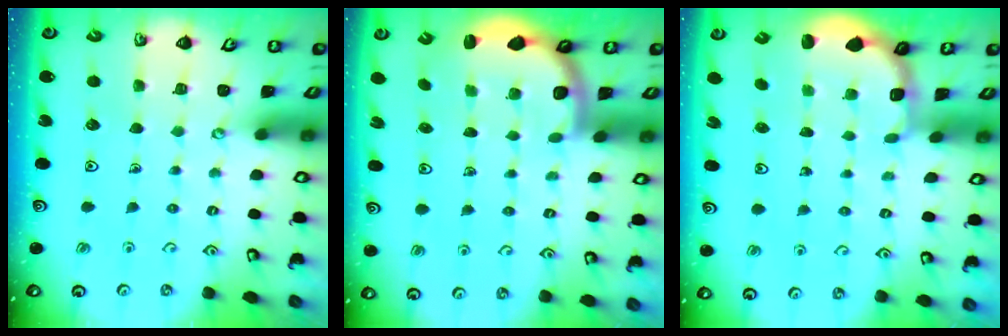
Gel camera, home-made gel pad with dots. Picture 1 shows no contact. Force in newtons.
{"total": 2.6, "press": 2.5, "slide": 0.6}
{"total": 1.8, "press": 1.6, "slide": 0.7}